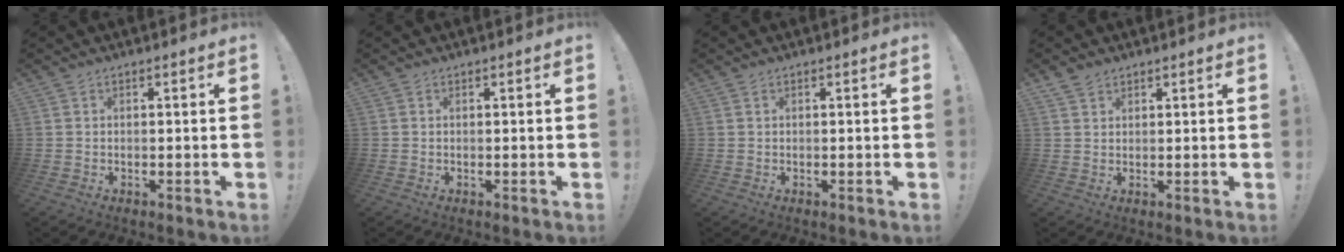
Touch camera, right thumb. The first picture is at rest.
{"total": 0.0}
{"total": 0.0}
{"total": 2.8, "force": [2.3, 1.4, 0.7], "torque": [-0.011, -0.010, 0.043]}